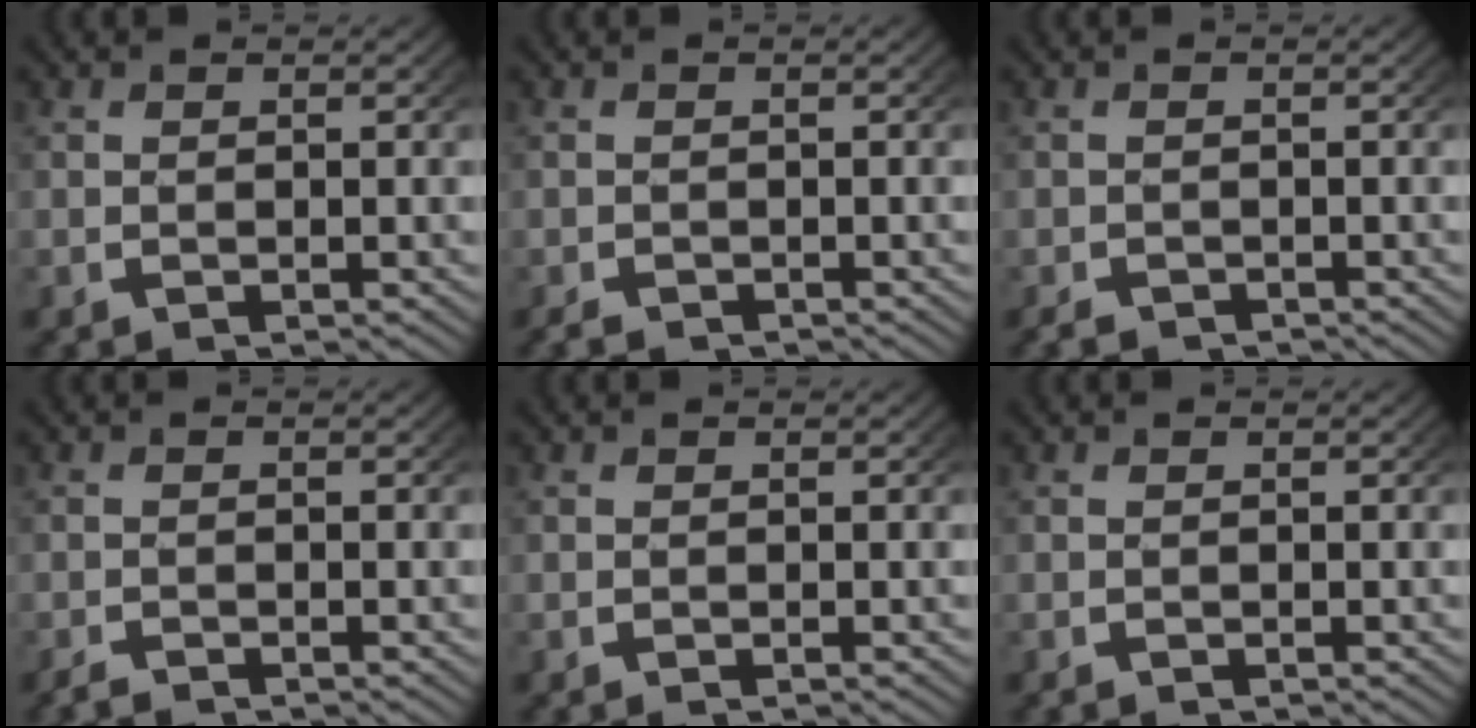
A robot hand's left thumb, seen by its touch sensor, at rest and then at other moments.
{"total": 1.2, "force": [-1.0, 0.5, 0.2], "torque": [-0.001, -0.010, -0.017]}
{"total": 1.6, "force": [-1.4, 0.6, 0.1], "torque": [0.000, -0.012, -0.023]}
{"total": 1.0, "force": [-0.9, 0.2, 0.1], "torque": [-0.002, -0.007, -0.020]}
{"total": 0.0}
{"total": 0.0}